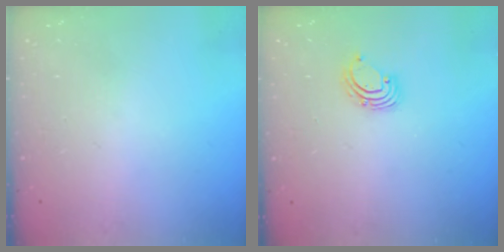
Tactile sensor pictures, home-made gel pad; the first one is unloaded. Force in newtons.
{"total": 2.2, "press": 2.2, "slide": 0.2}